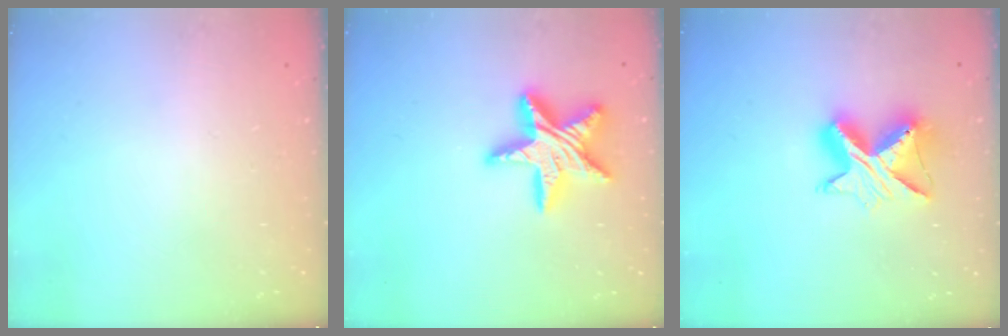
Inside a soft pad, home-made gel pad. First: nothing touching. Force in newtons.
{"total": 18.2, "press": 18.1, "slide": 1.9}
{"total": 11.1, "press": 11.1, "slide": 1.1}